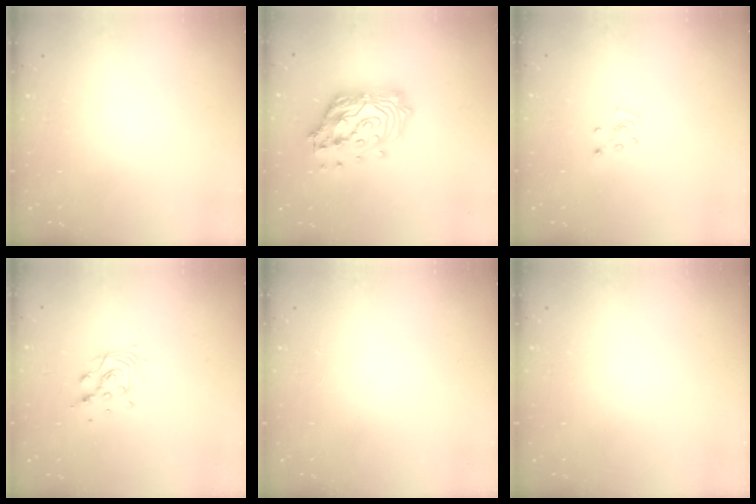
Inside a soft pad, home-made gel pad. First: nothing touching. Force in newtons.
{"total": 19.3, "press": 19.2, "slide": 2.1}
{"total": 5.0, "press": 4.9, "slide": 0.4}
{"total": 8.9, "press": 8.9, "slide": 1.0}
{"total": 0.0}
{"total": 0.0}